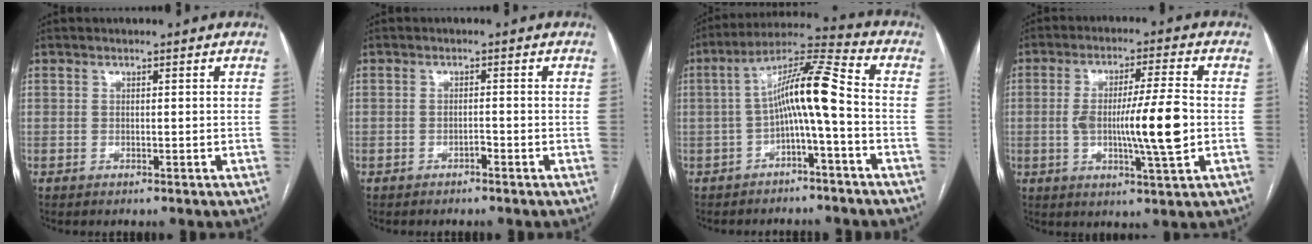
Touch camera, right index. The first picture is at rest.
{"total": 0.9, "force": [-0.7, 0.3, 0.5], "torque": [-0.008, 0.002, -0.012]}
{"total": 9.9, "force": [-1.6, 0.2, 9.8], "torque": [-0.168, 0.036, -0.032]}
{"total": 11.2, "force": [-1.1, 0.6, 11.2], "torque": [-0.193, -0.001, -0.020]}